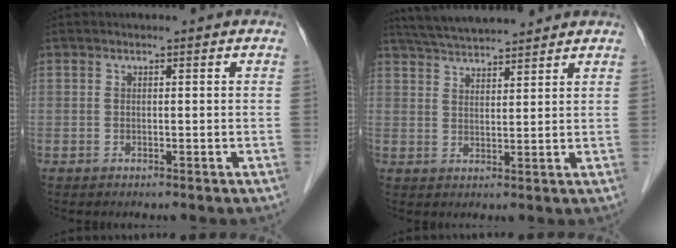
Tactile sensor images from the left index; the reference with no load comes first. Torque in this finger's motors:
{"motor_torque": [0.04, -0.26, 0.19, 0.05]}